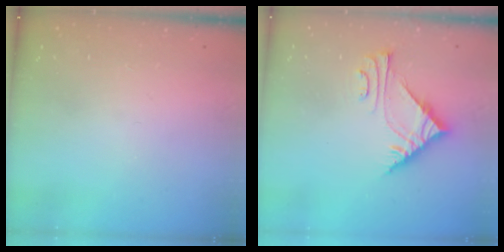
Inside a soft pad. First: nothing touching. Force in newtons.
{"total": 7.3, "press": 7.3, "slide": 0.5}